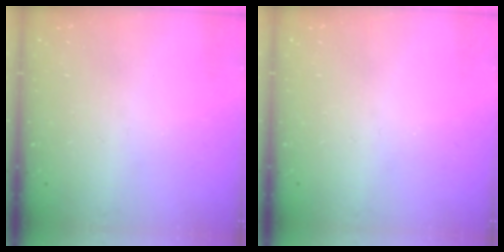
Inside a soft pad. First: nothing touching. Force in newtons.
{"total": 0.0}